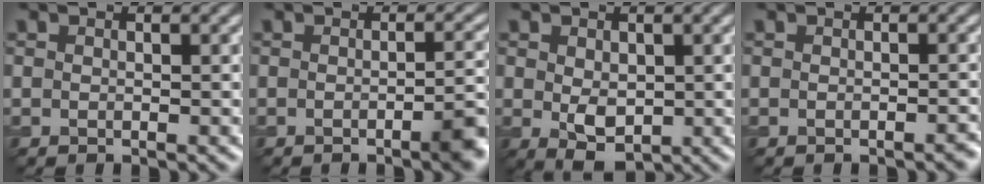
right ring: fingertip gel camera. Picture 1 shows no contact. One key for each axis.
{"total": 3.2, "fx": -1.3, "fy": 0.7, "fz": 2.8, "tx": -0.032, "ty": 0.003, "tz": -0.027}
{"total": 3.1, "fx": 0.0, "fy": 2.0, "fz": 2.4, "tx": -0.043, "ty": -0.002, "tz": 0.007}
{"total": 1.0, "fx": -0.7, "fy": 0.2, "fz": 0.6, "tx": -0.005, "ty": 0.001, "tz": -0.011}